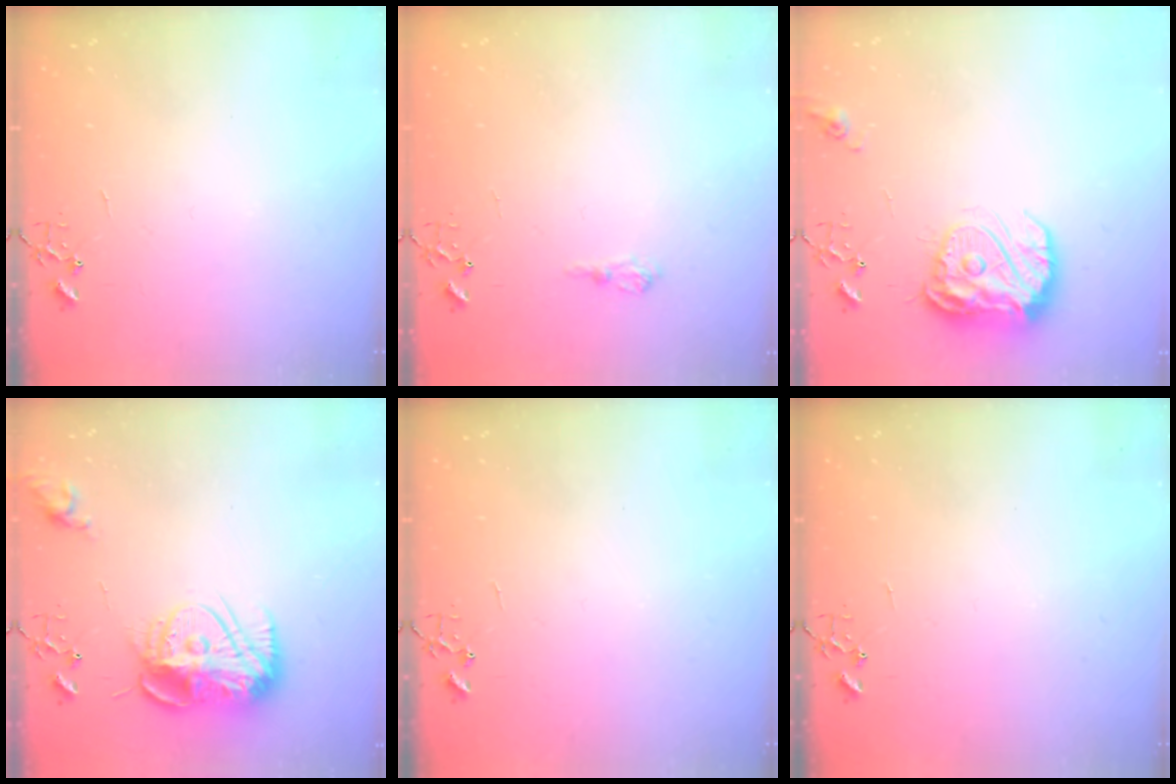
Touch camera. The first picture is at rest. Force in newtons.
{"total": 6.5, "press": 6.5, "slide": 0.9}
{"total": 17.1, "press": 17.0, "slide": 1.5}
{"total": 15.7, "press": 15.7, "slide": 1.0}
{"total": 0.0}
{"total": 0.0}